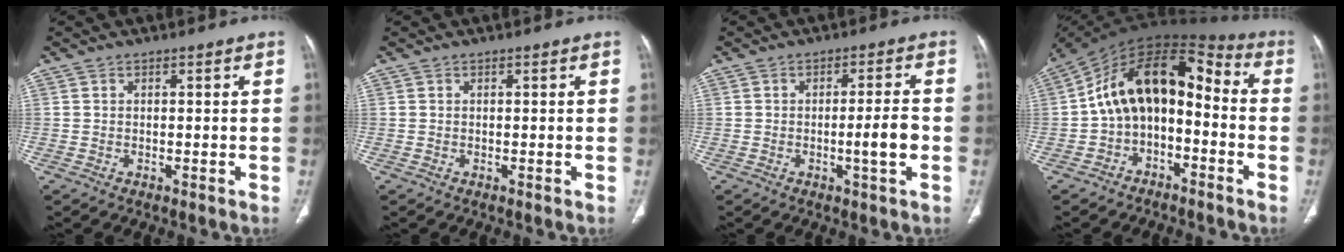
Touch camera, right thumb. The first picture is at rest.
{"total": 0.0}
{"total": 5.6, "force": [-1.4, 0.6, 5.4], "torque": [-0.092, 0.007, -0.023]}
{"total": 16.2, "force": [-2.1, 10.3, 12.4], "torque": [-0.177, 0.084, -0.045]}